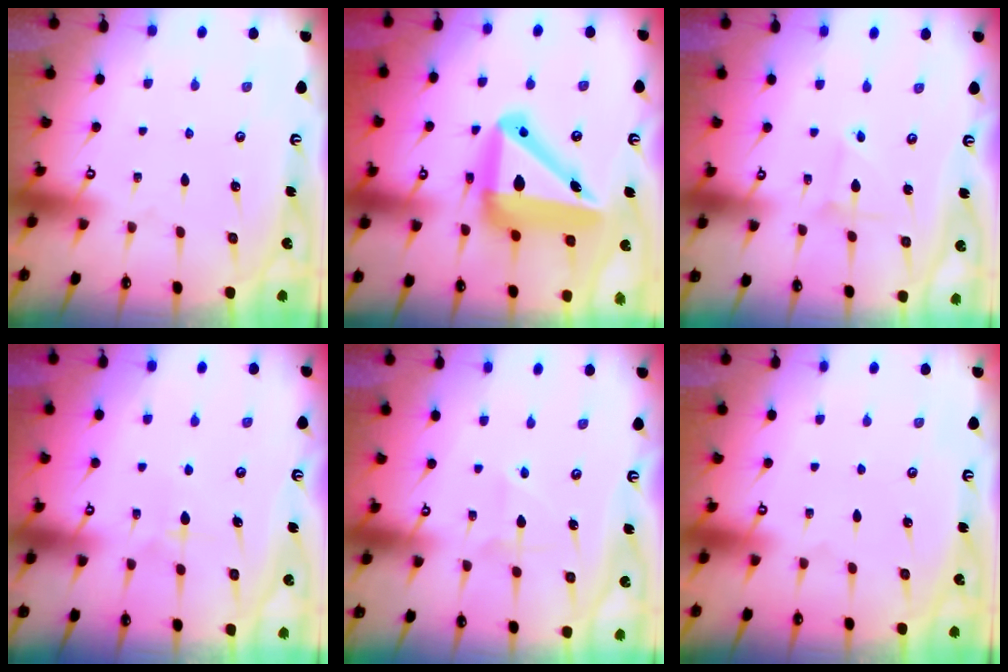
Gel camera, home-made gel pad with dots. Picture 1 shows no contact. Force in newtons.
{"total": 19.0, "press": 18.7, "slide": 3.8}
{"total": 2.2, "press": 2.2, "slide": 0.2}
{"total": 6.0, "press": 6.0, "slide": 0.3}
{"total": 4.2, "press": 4.1, "slide": 0.8}
{"total": 0.0}